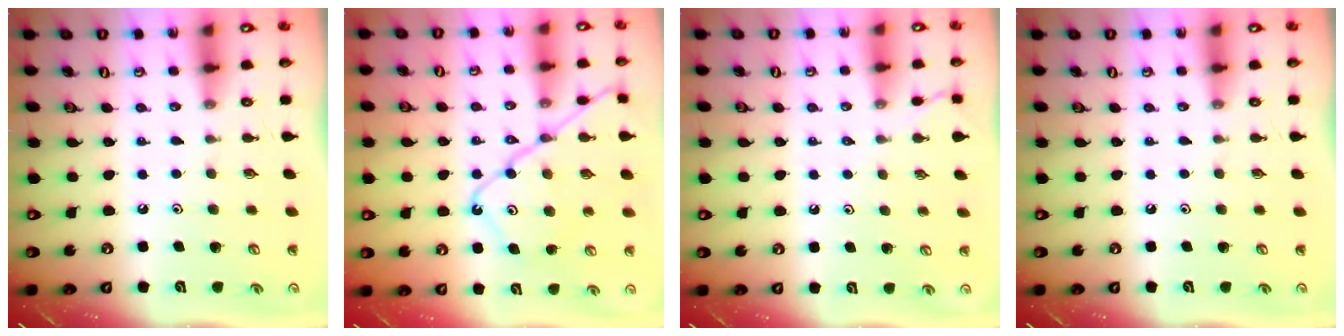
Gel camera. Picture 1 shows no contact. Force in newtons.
{"total": 15.1, "press": 15.0, "slide": 1.5}
{"total": 2.4, "press": 2.4, "slide": 0.5}
{"total": 0.0}